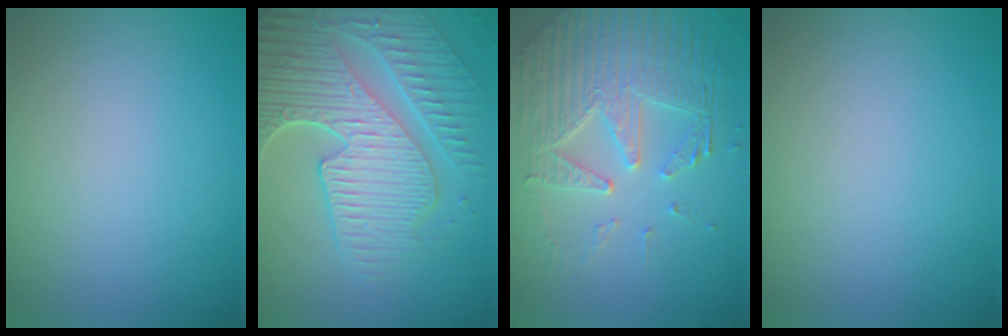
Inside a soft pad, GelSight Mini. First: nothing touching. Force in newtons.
{"total": 8.9, "press": 6.5, "slide": 6.1}
{"total": 6.7, "press": 5.1, "slide": 4.3}
{"total": 0.0}